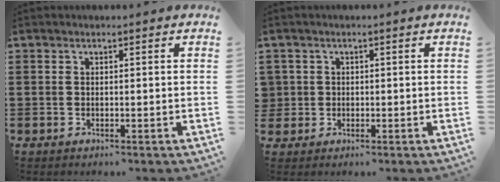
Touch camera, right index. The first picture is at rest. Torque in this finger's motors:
{"motor_torque": [0.12, 2.02, -0.09, -0.07]}